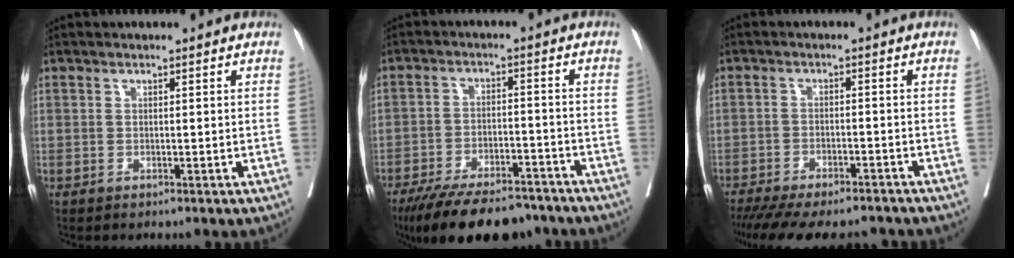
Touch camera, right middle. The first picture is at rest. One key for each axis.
{"total": 16.2, "fx": -13.3, "fy": 5.2, "fz": 7.6, "tx": -0.129, "ty": -0.008, "tz": -0.201}
{"total": 16.1, "fx": -14.1, "fy": 3.8, "fz": 6.8, "tx": -0.145, "ty": -0.021, "tz": -0.193}